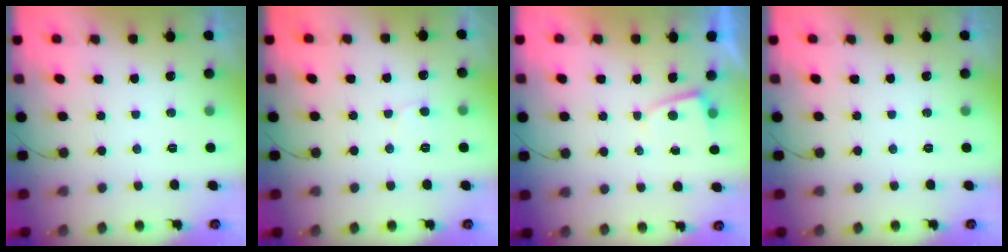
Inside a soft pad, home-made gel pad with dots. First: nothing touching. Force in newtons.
{"total": 5.1, "press": 5.1, "slide": 0.5}
{"total": 1.0, "press": 1.0, "slide": 0.3}
{"total": 0.0}